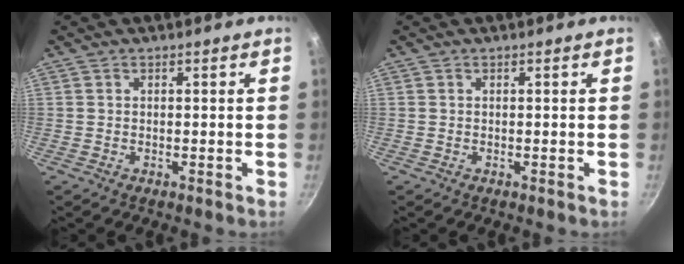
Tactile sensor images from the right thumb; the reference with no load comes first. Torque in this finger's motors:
{"motor_torque": [-0.01, 0.00, 0.04, 0.05, 0.00]}